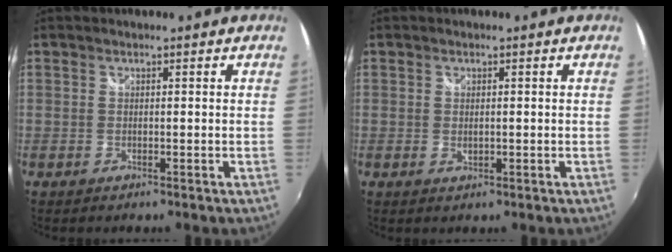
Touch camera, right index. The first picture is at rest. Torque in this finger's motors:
{"motor_torque": [-0.06, 0.00, 0.08, 0.00]}